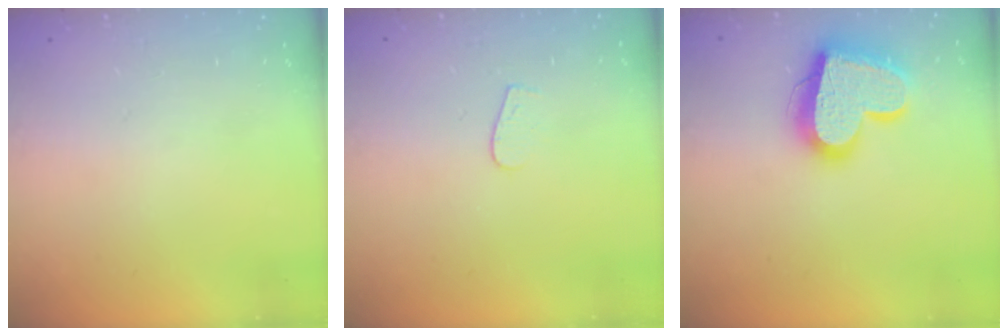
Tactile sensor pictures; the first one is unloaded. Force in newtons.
{"total": 3.1, "press": 3.1, "slide": 0.2}
{"total": 20.5, "press": 20.4, "slide": 1.7}